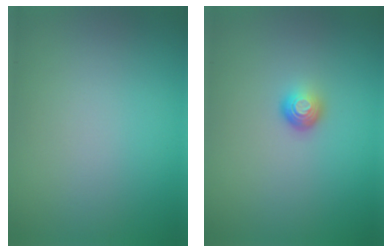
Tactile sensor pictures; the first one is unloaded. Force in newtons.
{"total": 1.6, "press": 1.0, "slide": 1.2}